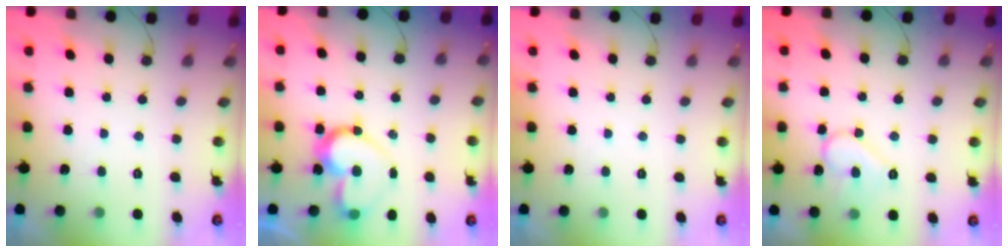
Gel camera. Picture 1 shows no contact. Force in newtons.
{"total": 14.7, "press": 14.6, "slide": 1.1}
{"total": 1.8, "press": 1.8, "slide": 0.1}
{"total": 10.6, "press": 10.6, "slide": 1.1}